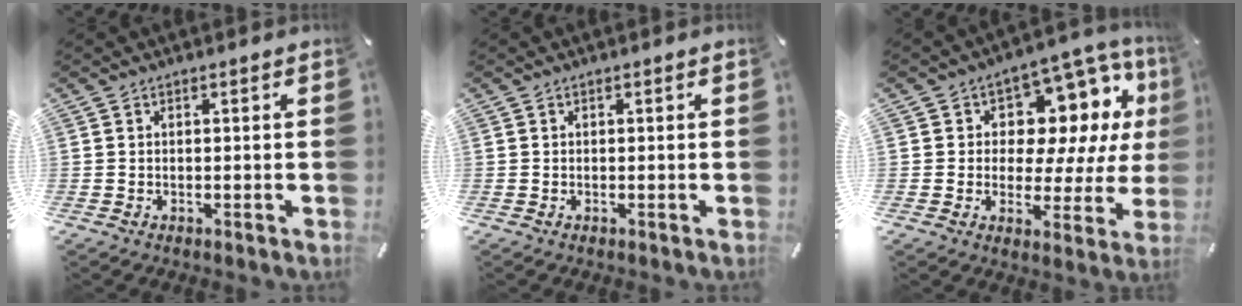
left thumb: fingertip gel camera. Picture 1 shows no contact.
{"total": 0.0}
{"total": 12.1, "force": [5.0, 8.4, 7.2], "torque": [-0.096, -0.043, 0.091]}